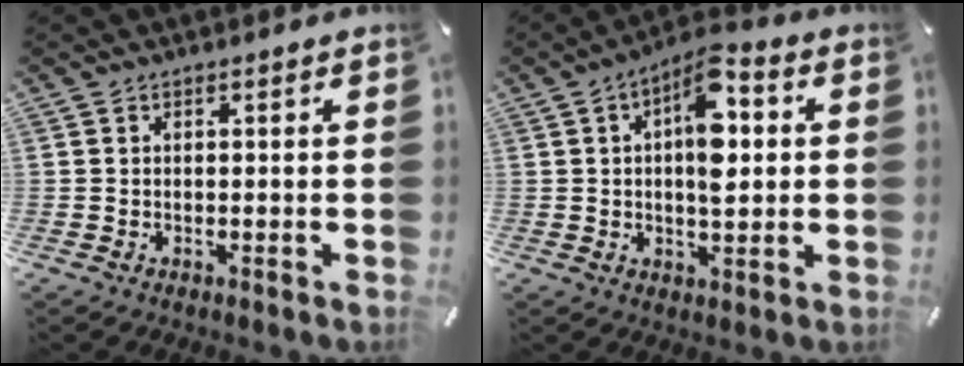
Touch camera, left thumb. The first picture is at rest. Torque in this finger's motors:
{"motor_torque": [0.35, 0.40, 0.88, 0.26, 0.13]}